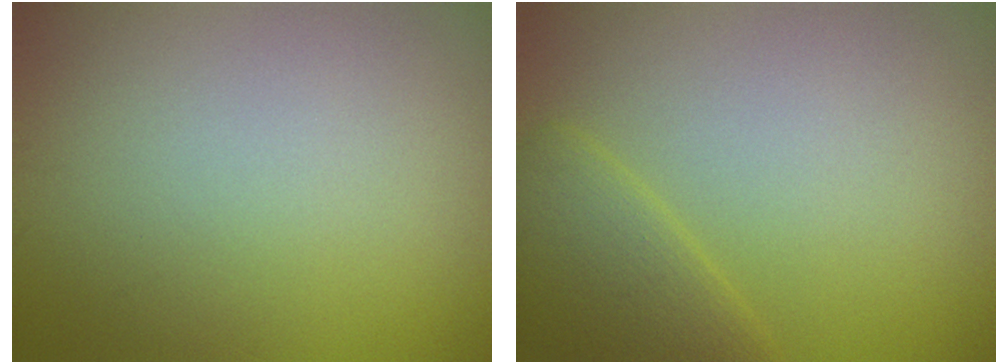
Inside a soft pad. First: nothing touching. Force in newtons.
{"total": 3.0, "press": 3.0, "slide": 0.2}